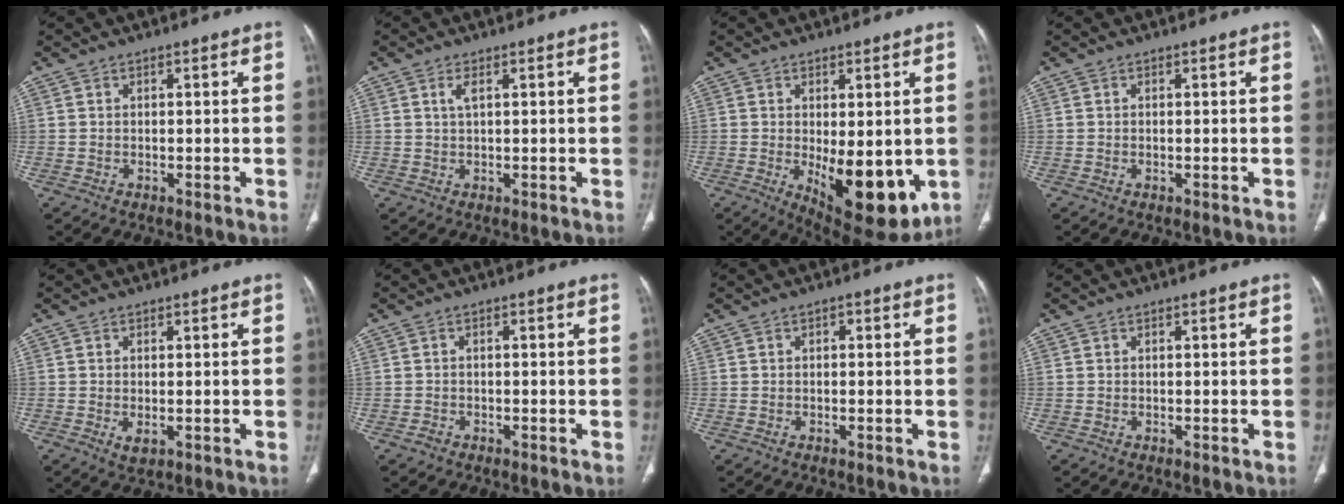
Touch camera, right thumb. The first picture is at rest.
{"total": 1.8, "force": [0.7, 0.6, 1.5], "torque": [-0.038, 0.002, 0.019]}
{"total": 14.3, "force": [-2.6, 6.1, 12.7], "torque": [-0.161, -0.029, -0.016]}
{"total": 0.0}
{"total": 2.2, "force": [-0.5, 1.1, 1.9], "torque": [-0.035, -0.006, -0.002]}
{"total": 1.0, "force": [-0.7, 0.7, 0.2], "torque": [-0.004, 0.005, -0.013]}
{"total": 0.9, "force": [0.2, 0.6, 0.6], "torque": [-0.003, 0.002, -0.001]}
{"total": 0.0}